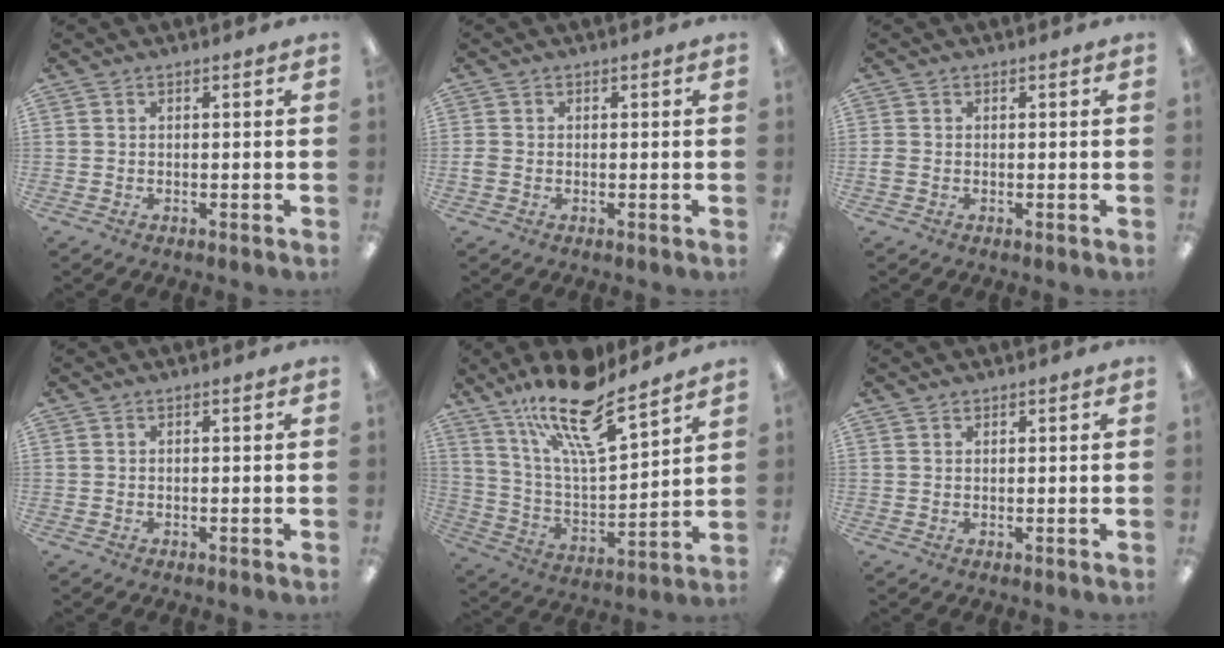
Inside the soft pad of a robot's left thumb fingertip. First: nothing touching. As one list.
[{"total": 1.5, "force": [-0.4, 1.2, 0.7], "torque": [-0.011, 0.004, -0.007]}, {"total": 1.2, "force": [-0.3, 1.0, 0.5], "torque": [-0.008, 0.003, -0.006]}, {"total": 0.0}, {"total": 19.4, "force": [14.7, 4.9, 11.7], "torque": [-0.211, -0.093, 0.248]}, {"total": 0.9, "force": [0.9, 0.4, 0.0], "torque": [-0.001, 0.000, 0.017]}]